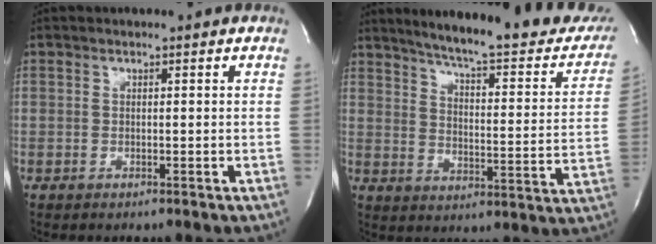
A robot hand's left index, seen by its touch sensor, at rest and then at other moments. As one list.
[{"total": 25.7, "force": [22.0, 3.8, 12.7], "torque": [-0.178, -0.055, 0.271]}]